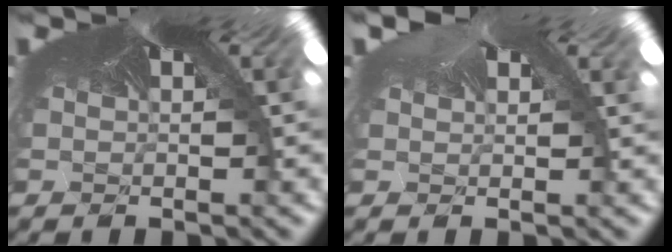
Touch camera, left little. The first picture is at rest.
{"total": 1.5, "force": [1.3, 0.5, 0.4], "torque": [-0.022, 0.003, 0.016]}